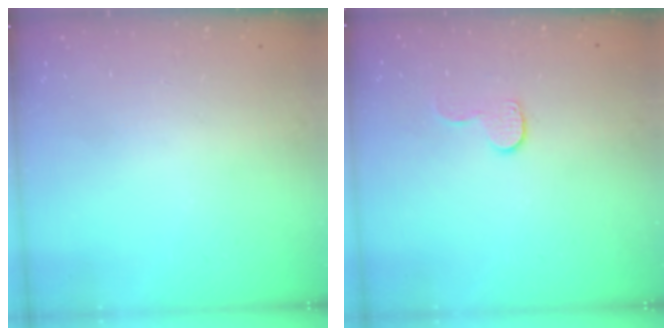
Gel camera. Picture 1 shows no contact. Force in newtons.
{"total": 6.8, "press": 6.7, "slide": 0.6}